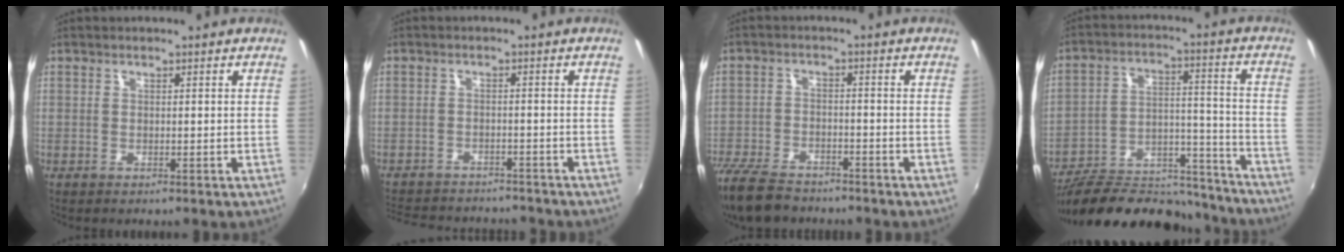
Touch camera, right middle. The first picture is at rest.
{"total": 13.5, "force": [-11.8, 4.4, 4.7], "torque": [-0.114, -0.002, -0.170]}
{"total": 13.1, "force": [-10.5, 5.4, 5.7], "torque": [-0.153, -0.021, -0.189]}
{"total": 25.3, "force": [-21.6, 8.4, 10.1], "torque": [-0.178, 0.027, -0.302]}